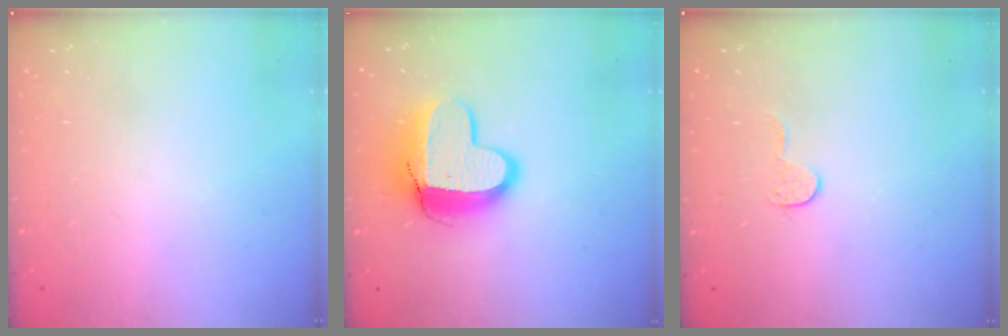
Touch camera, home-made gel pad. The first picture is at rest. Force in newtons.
{"total": 12.7, "press": 12.7, "slide": 1.4}
{"total": 5.7, "press": 5.7, "slide": 0.2}